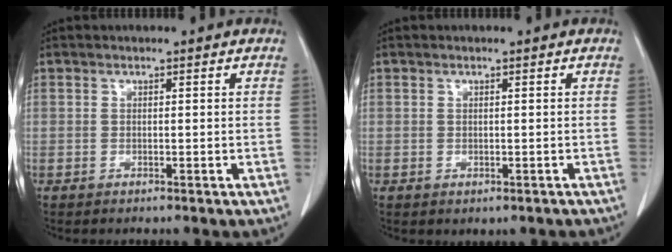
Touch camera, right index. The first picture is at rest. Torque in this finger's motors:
{"motor_torque": [-0.44, -0.47, -0.20, -0.06]}